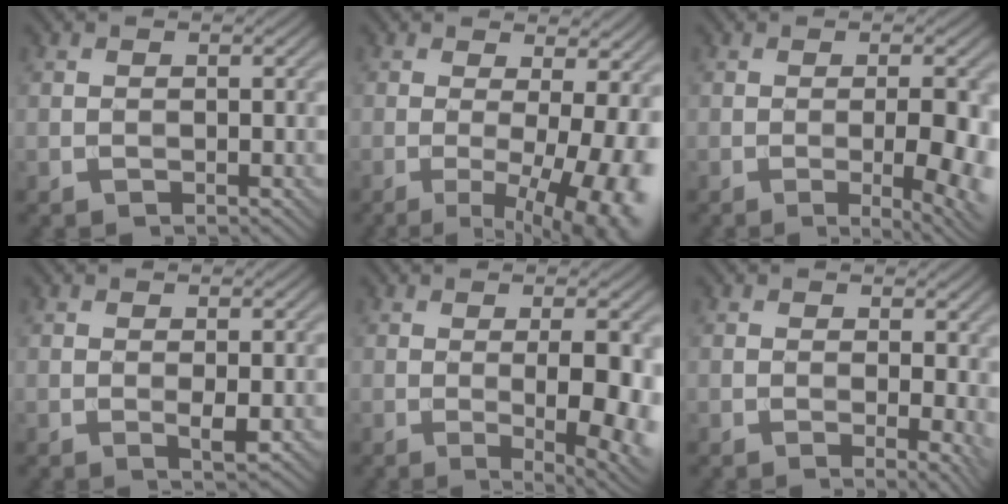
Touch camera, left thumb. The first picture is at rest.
{"total": 12.0, "force": [-1.8, 3.7, 11.3], "torque": [-0.129, 0.001, -0.017]}
{"total": 7.3, "force": [-1.4, 1.8, 6.9], "torque": [-0.095, -0.007, -0.012]}
{"total": 1.5, "force": [-0.1, 0.3, 1.5], "torque": [-0.030, -0.004, -0.002]}
{"total": 8.9, "force": [-0.6, 2.4, 8.5], "torque": [-0.104, 0.000, -0.011]}
{"total": 4.2, "force": [0.5, 1.4, 4.0], "torque": [-0.056, -0.003, 0.006]}